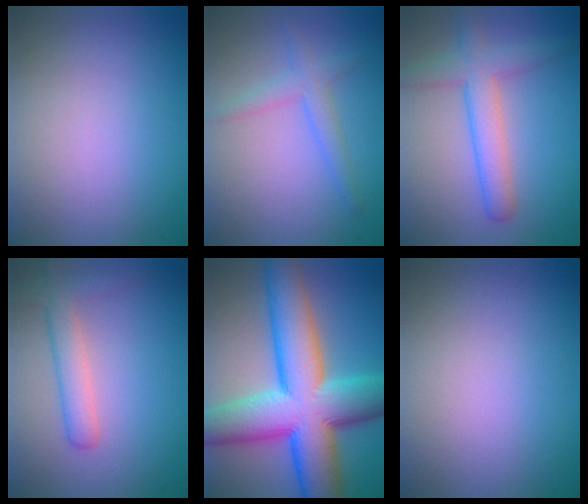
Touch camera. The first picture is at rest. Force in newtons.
{"total": 2.1, "press": 2.1, "slide": 0.1}
{"total": 3.9, "press": 3.9, "slide": 0.2}
{"total": 2.8, "press": 2.8, "slide": 0.1}
{"total": 14.2, "press": 14.2, "slide": 0.2}
{"total": 0.0}